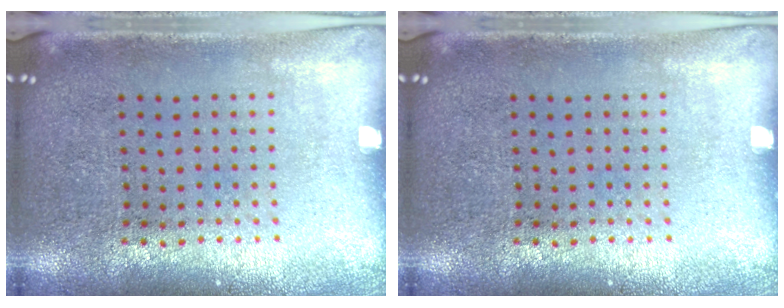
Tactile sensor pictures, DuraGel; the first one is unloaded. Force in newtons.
{"total": 0.0}